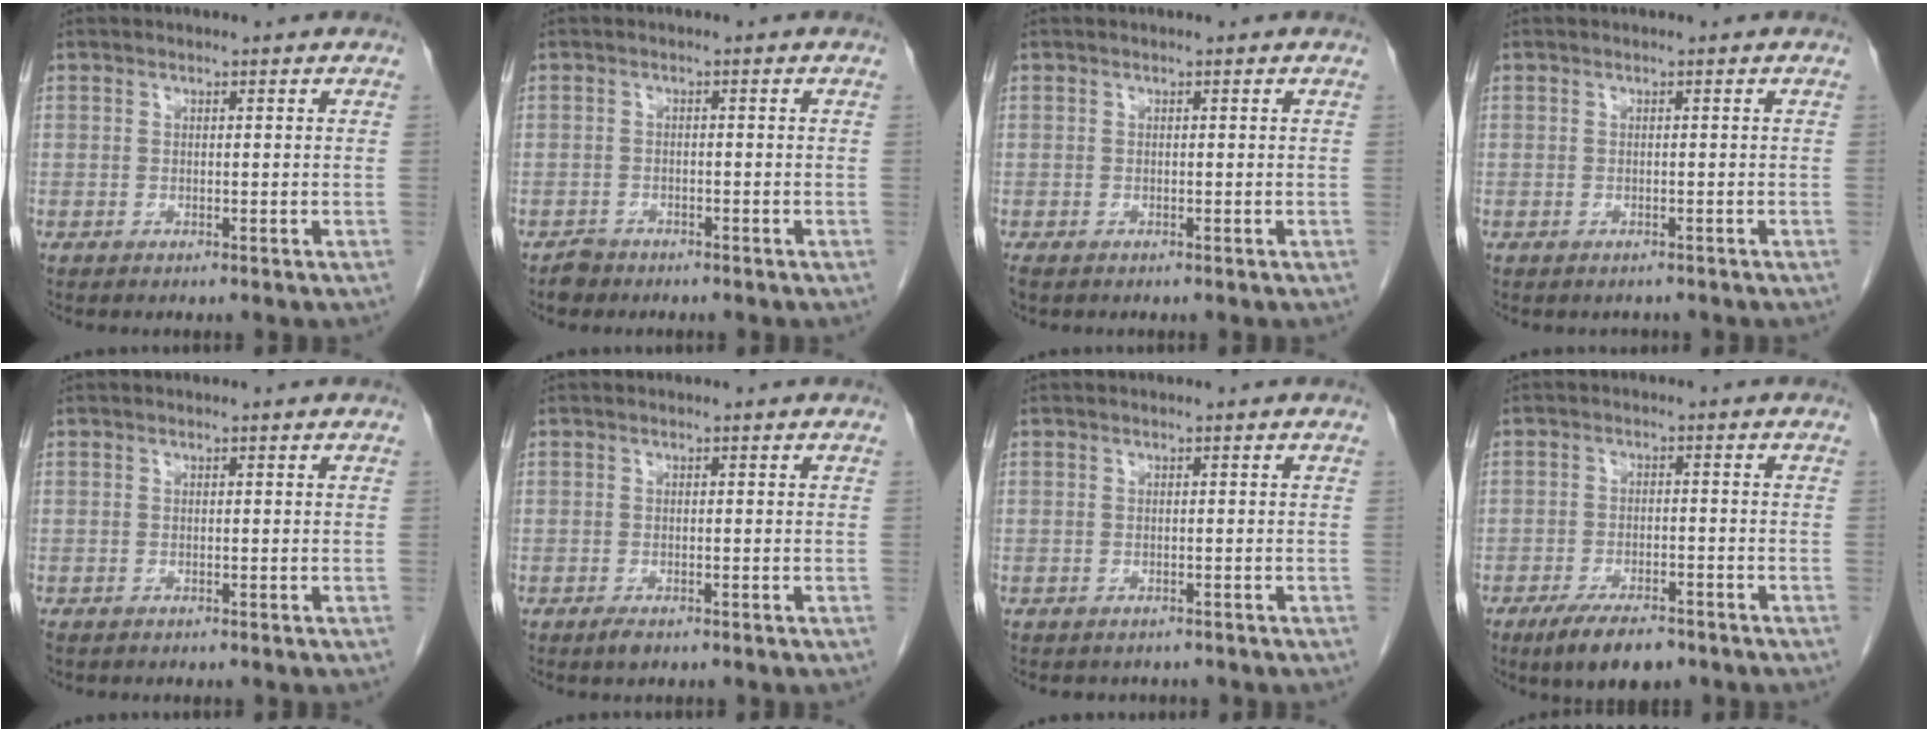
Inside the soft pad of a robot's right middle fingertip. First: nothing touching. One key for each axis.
{"total": 1.9, "fx": -1.5, "fy": 1.0, "fz": 0.1, "tx": -0.009, "ty": 0.003, "tz": -0.026}
{"total": 1.4, "fx": -1.0, "fy": 0.7, "fz": 0.7, "tx": -0.015, "ty": -0.004, "tz": -0.015}
{"total": 0.8, "fx": -0.7, "fy": 0.3, "fz": 0.0, "tx": -0.008, "ty": -0.002, "tz": -0.010}
{"total": 0.8, "fx": -0.6, "fy": 0.4, "fz": 0.3, "tx": -0.008, "ty": -0.001, "tz": -0.009}
{"total": 1.3, "fx": -0.9, "fy": 0.5, "fz": 0.9, "tx": -0.019, "ty": -0.002, "tz": -0.013}
{"total": 1.7, "fx": -1.5, "fy": 0.8, "fz": 0.1, "tx": -0.008, "ty": -0.001, "tz": -0.021}
{"total": 7.4, "fx": -5.4, "fy": 2.6, "fz": 4.4, "tx": -0.076, "ty": -0.008, "tz": -0.087}